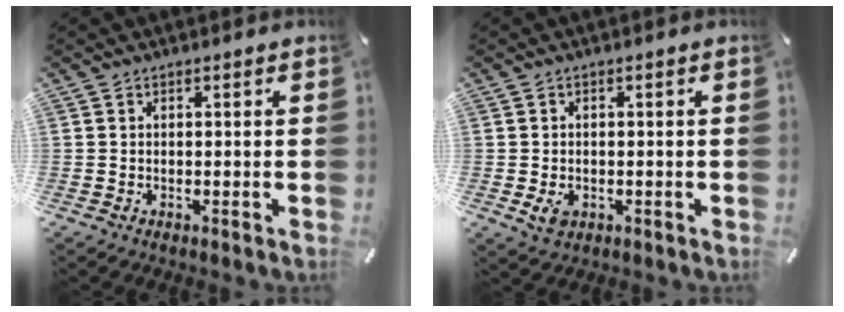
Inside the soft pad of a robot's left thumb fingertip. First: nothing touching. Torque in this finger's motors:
{"motor_torque": [0.33, 0.33, 0.26, 0.15, 0.00]}